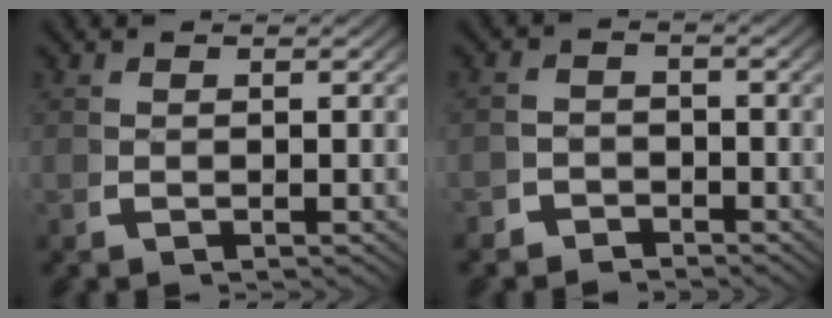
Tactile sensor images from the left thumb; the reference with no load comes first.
{"total": 2.9, "force": [-2.6, 1.3, 0.1], "torque": [0.005, -0.016, -0.045]}